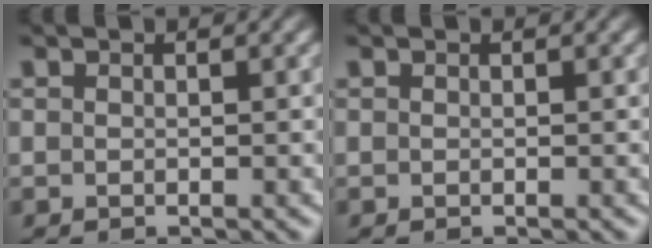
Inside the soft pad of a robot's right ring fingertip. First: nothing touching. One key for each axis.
{"total": 0.0}